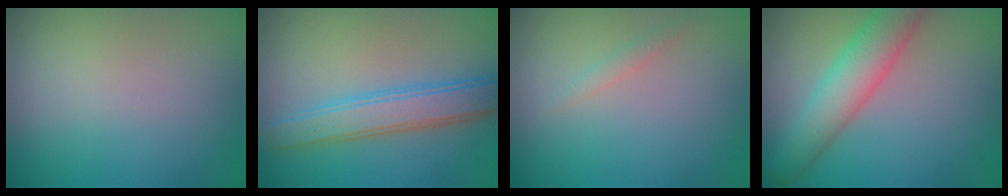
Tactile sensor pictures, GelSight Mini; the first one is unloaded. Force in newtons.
{"total": 4.3, "press": 4.3, "slide": 0.1}
{"total": 0.7, "press": 0.7, "slide": 0.1}
{"total": 5.2, "press": 5.2, "slide": 0.2}